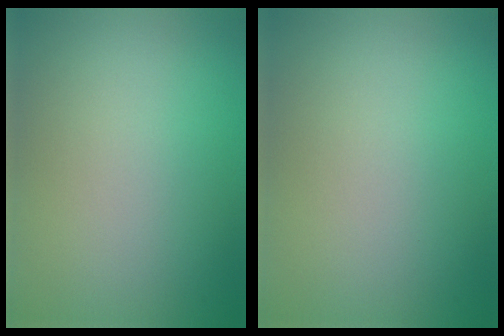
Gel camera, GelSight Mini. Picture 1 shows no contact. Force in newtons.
{"total": 0.0}